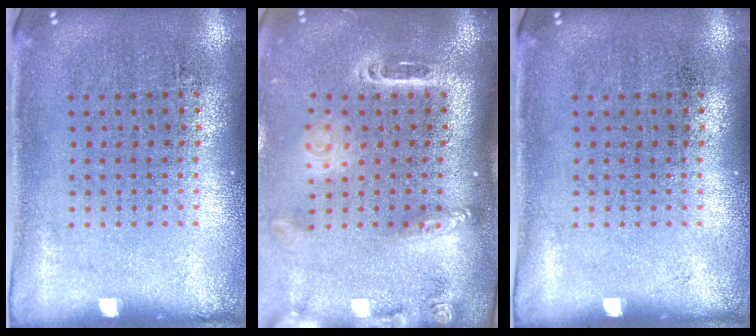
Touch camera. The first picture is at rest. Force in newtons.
{"total": 2.7, "press": 1.9, "slide": 1.8}
{"total": 0.0}